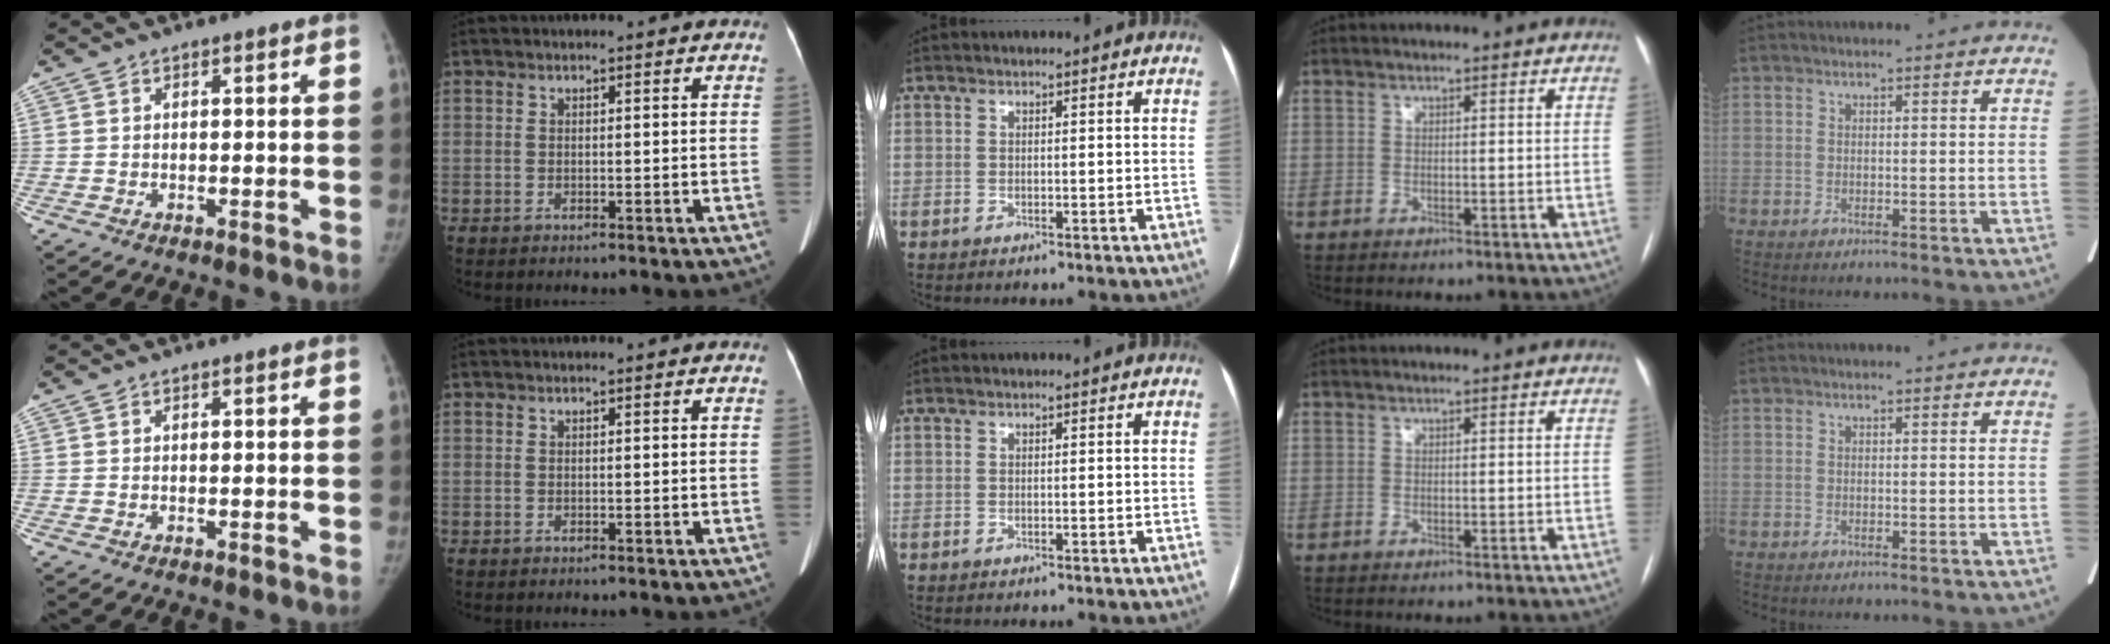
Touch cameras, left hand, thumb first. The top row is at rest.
{}